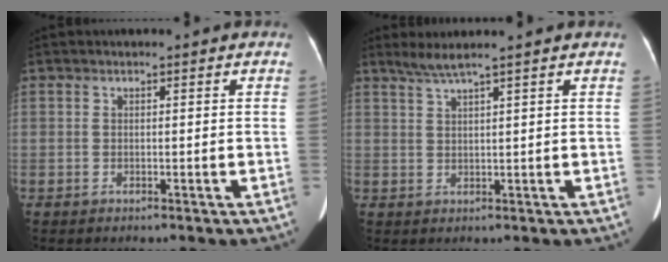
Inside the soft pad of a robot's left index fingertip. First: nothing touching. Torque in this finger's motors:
{"motor_torque": [-0.08, 0.03, -0.03, -0.02]}